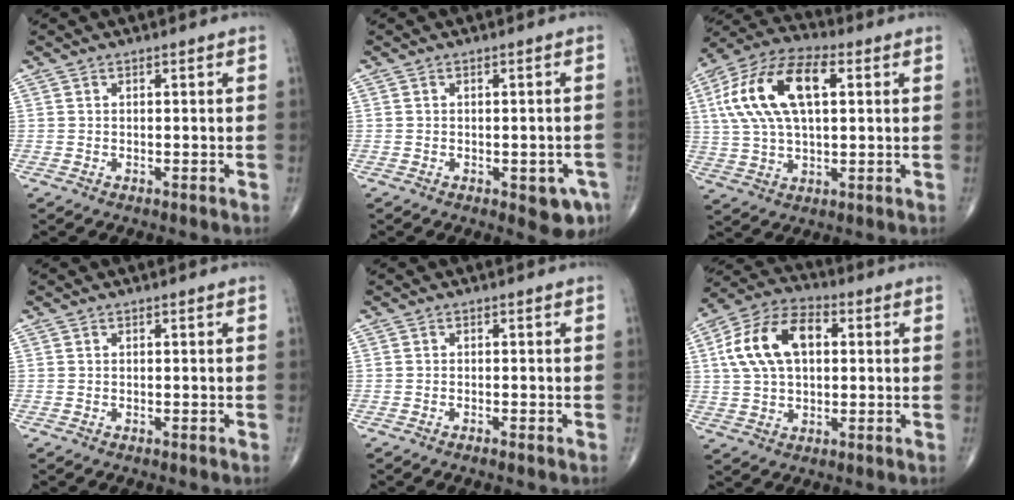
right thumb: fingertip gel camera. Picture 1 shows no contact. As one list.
[{"total": 5.2, "force": [-2.1, 2.3, 4.2], "torque": [-0.028, 0.002, -0.020]}, {"total": 17.7, "force": [4.3, 8.7, 14.8], "torque": [-0.293, 0.022, 0.074]}, {"total": 0.0}, {"total": 0.8, "force": [-0.6, 0.0, 0.5], "torque": [-0.013, 0.000, -0.009]}, {"total": 14.5, "force": [2.8, 8.8, 11.1], "torque": [-0.206, 0.023, 0.045]}]